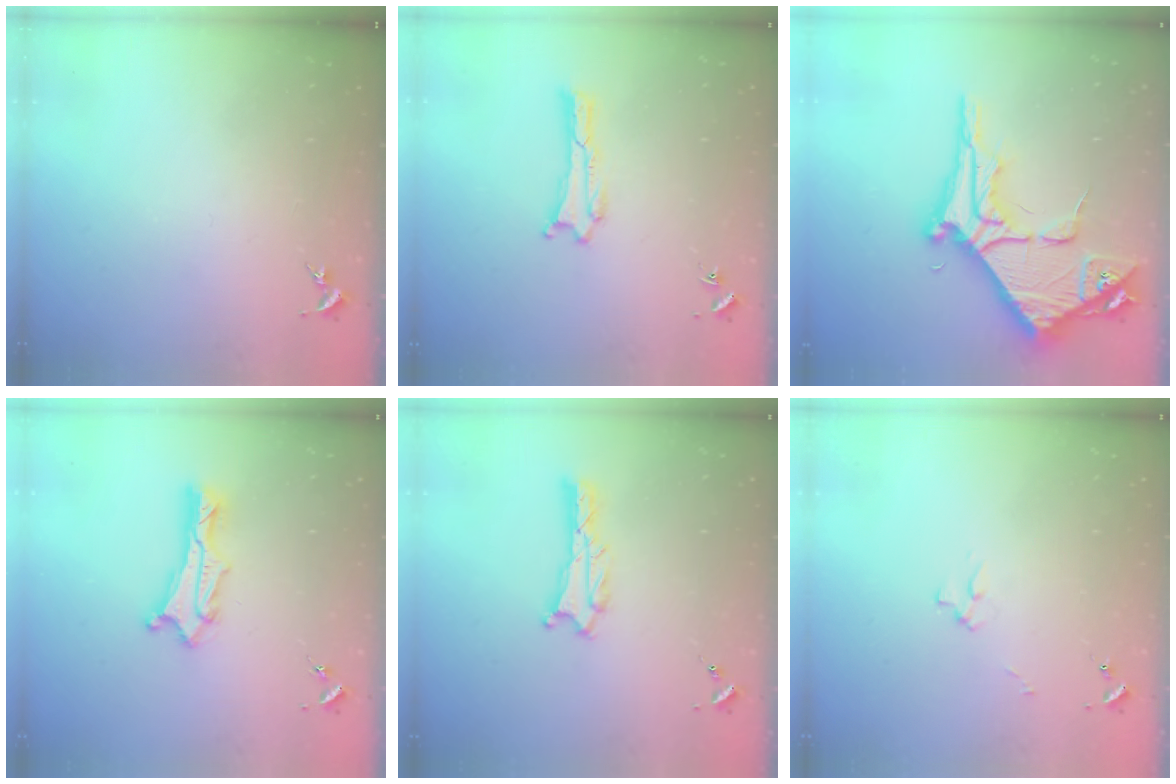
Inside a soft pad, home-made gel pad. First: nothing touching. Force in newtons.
{"total": 0.0}
{"total": 11.0, "press": 10.9, "slide": 1.2}
{"total": 2.4, "press": 2.4, "slide": 0.3}
{"total": 1.3, "press": 1.2, "slide": 0.1}
{"total": 2.5, "press": 2.5, "slide": 0.3}